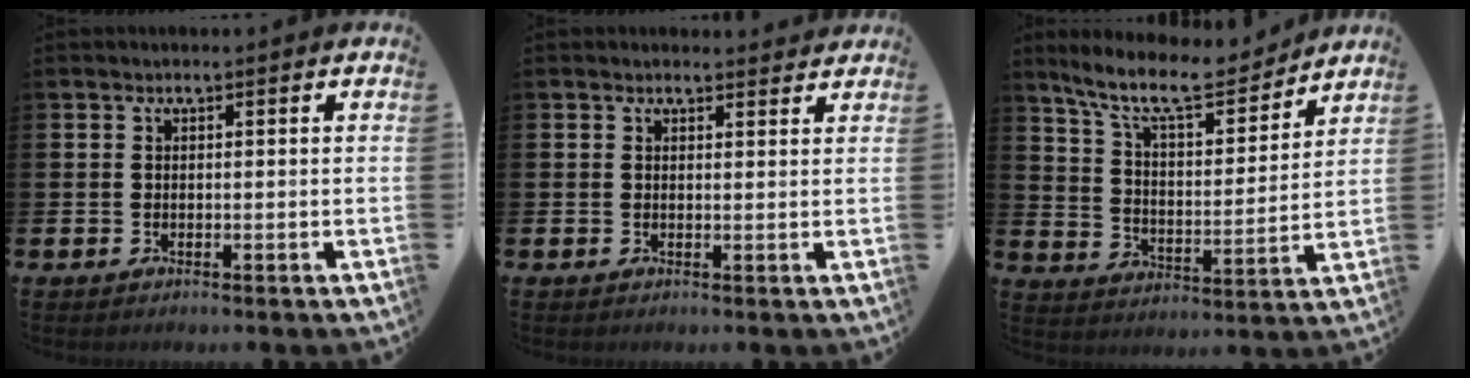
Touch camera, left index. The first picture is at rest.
{"total": 1.4, "force": [1.3, 0.4, 0.1], "torque": [0.009, -0.005, 0.022]}
{"total": 10.8, "force": [9.4, 2.7, 4.5], "torque": [-0.111, -0.058, 0.162]}